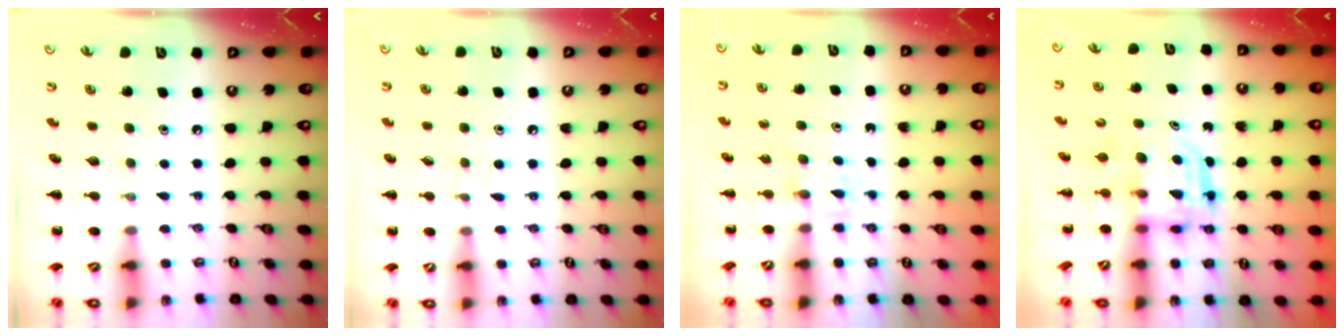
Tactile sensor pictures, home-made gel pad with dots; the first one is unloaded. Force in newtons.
{"total": 5.2, "press": 4.9, "slide": 1.7}
{"total": 2.3, "press": 2.1, "slide": 1.0}
{"total": 3.1, "press": 3.1, "slide": 0.3}